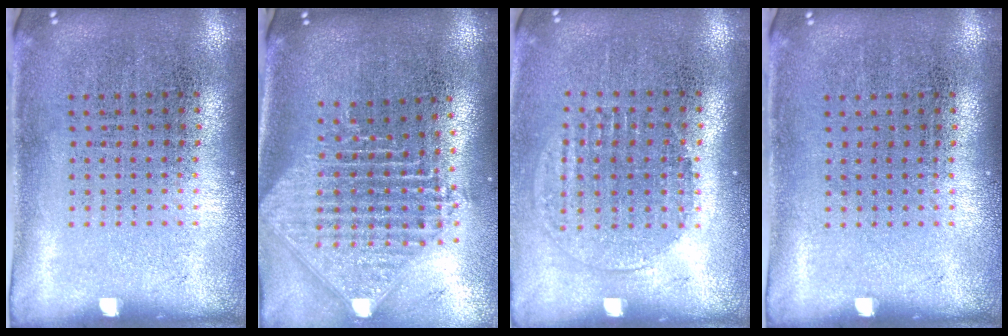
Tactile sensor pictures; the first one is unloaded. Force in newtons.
{"total": 2.3, "press": 1.8, "slide": 1.5}
{"total": 1.3, "press": 1.1, "slide": 0.5}
{"total": 0.0}